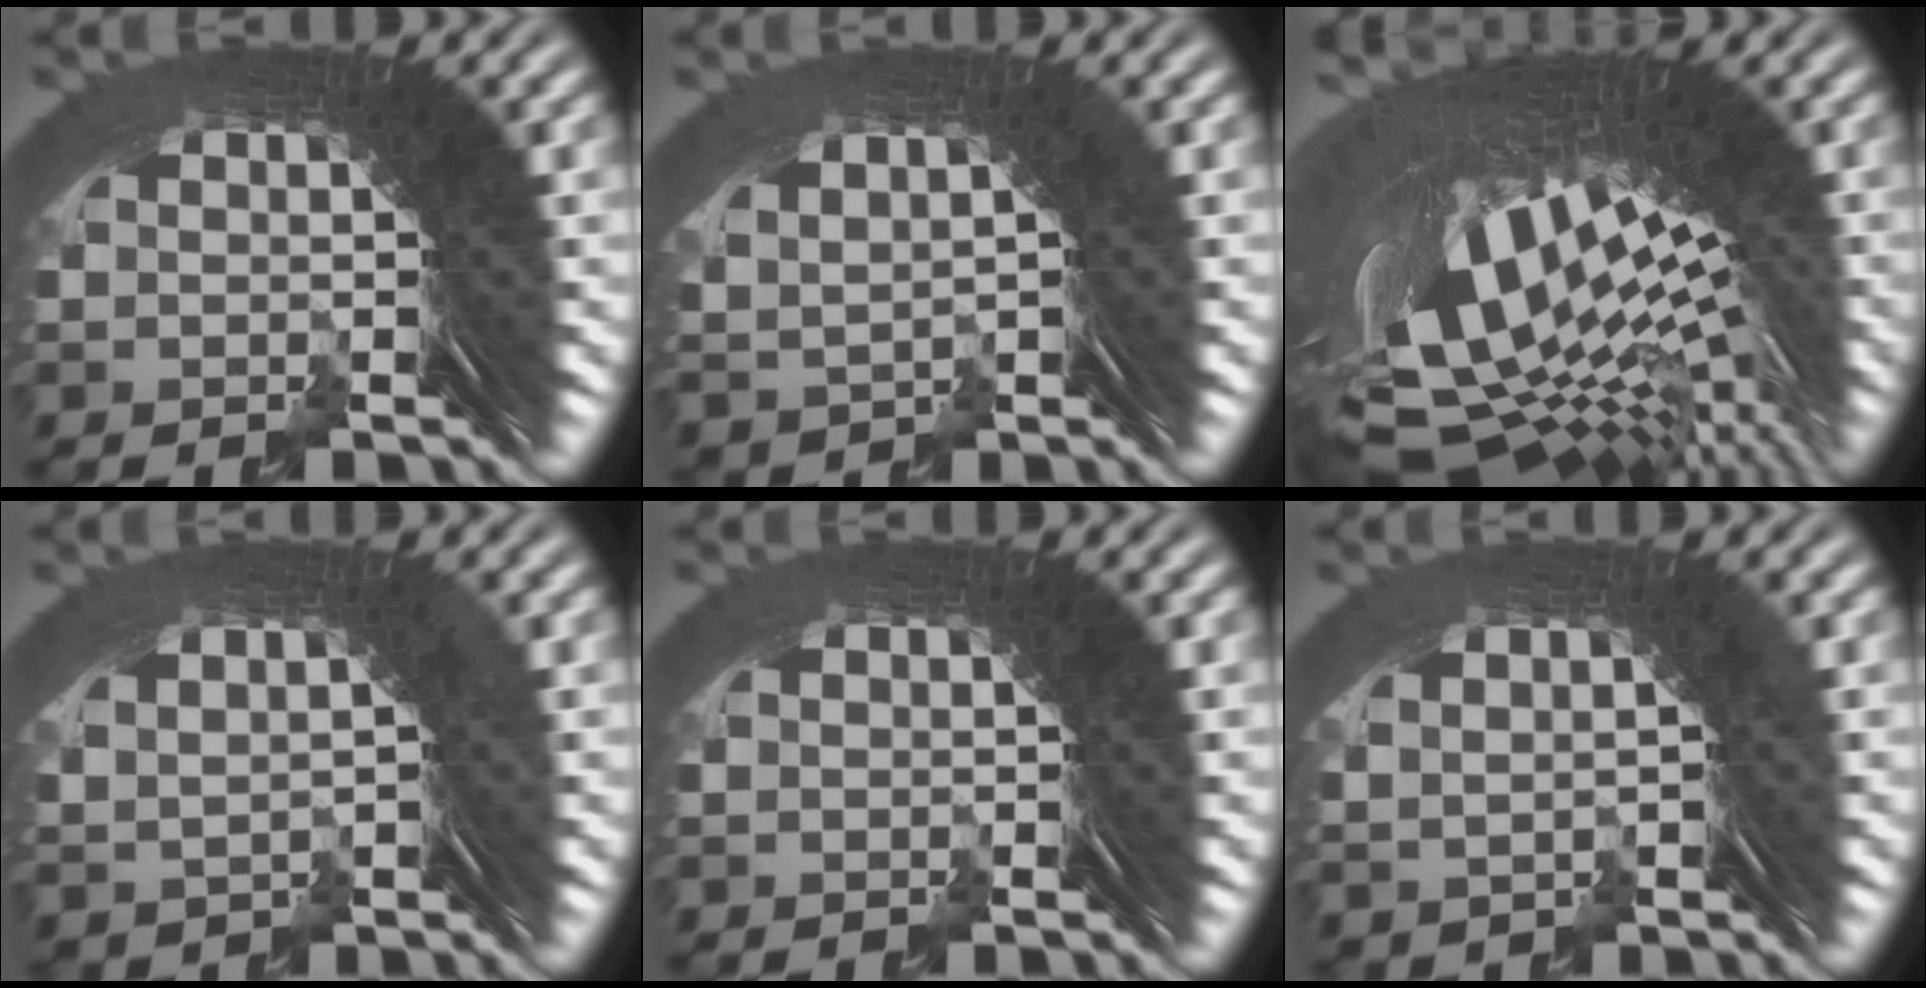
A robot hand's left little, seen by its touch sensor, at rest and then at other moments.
{"total": 1.6, "force": [1.4, 0.1, 0.9], "torque": [-0.017, -0.006, 0.028]}
{"total": 15.5, "force": [2.0, 7.1, 13.6], "torque": [-0.229, 0.016, 0.032]}
{"total": 1.4, "force": [1.1, -1.0, -0.2], "torque": [0.011, -0.002, 0.023]}
{"total": 0.0}
{"total": 1.3, "force": [0.8, -1.0, 0.1], "torque": [0.013, -0.001, 0.017]}